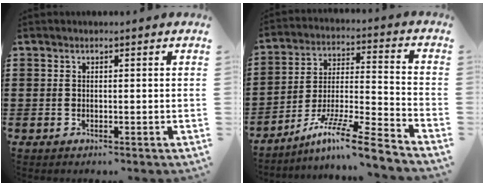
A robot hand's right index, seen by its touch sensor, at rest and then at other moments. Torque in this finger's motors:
{"motor_torque": [0.46, 0.50, 0.11, 0.10]}